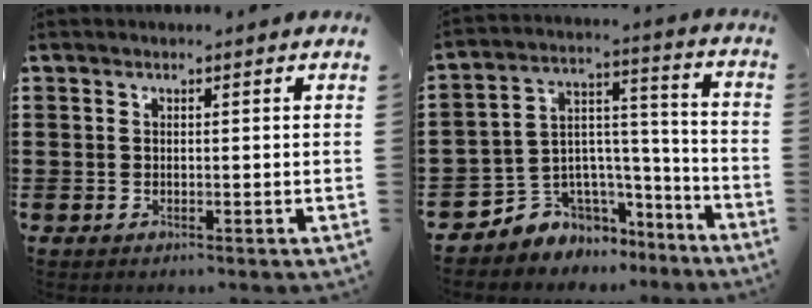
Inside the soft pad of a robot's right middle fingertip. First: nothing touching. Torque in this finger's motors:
{"motor_torque": [2.14, 0.00, 0.10, 0.03]}